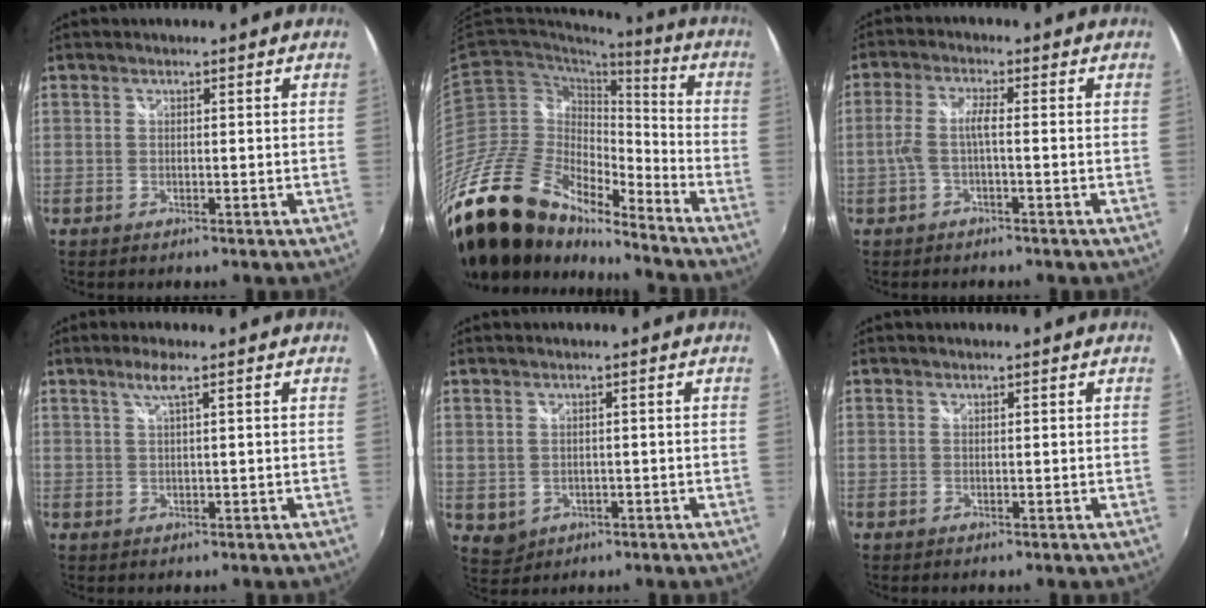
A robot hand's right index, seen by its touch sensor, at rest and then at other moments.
{"total": 26.3, "force": [-20.8, 10.2, 12.4], "torque": [-0.244, -0.020, -0.380]}
{"total": 3.8, "force": [-1.2, 0.4, 3.6], "torque": [-0.079, 0.004, -0.021]}
{"total": 2.4, "force": [1.3, -0.4, 2.0], "torque": [-0.040, 0.001, 0.026]}
{"total": 4.5, "force": [0.2, 3.9, 2.2], "torque": [-0.047, -0.006, 0.018]}
{"total": 0.0}